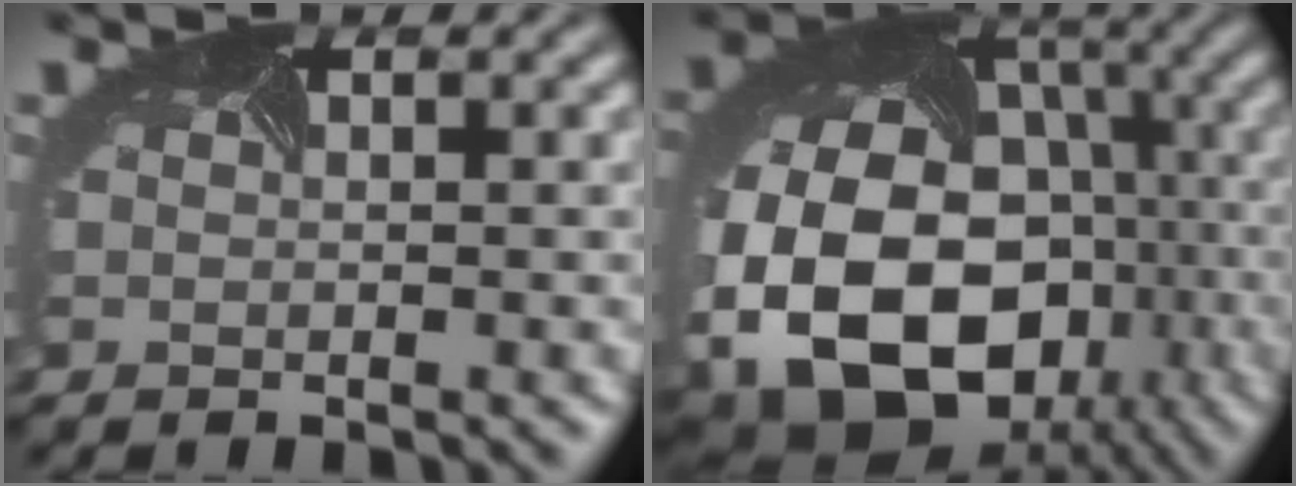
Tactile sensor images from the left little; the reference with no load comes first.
{"total": 19.8, "force": [-6.1, 14.6, 11.9], "torque": [-0.231, -0.043, -0.093]}